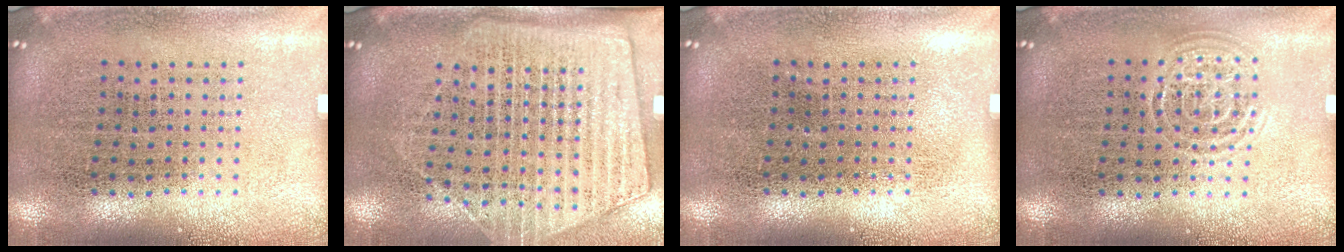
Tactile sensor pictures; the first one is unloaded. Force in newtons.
{"total": 1.7, "press": 1.5, "slide": 0.8}
{"total": 0.0}
{"total": 0.8, "press": 0.8, "slide": 0.1}